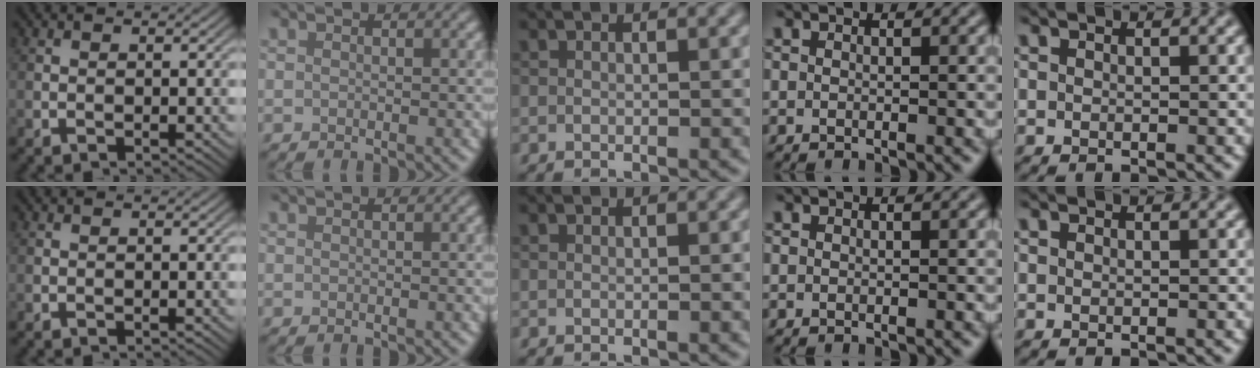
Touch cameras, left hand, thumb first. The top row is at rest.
{}